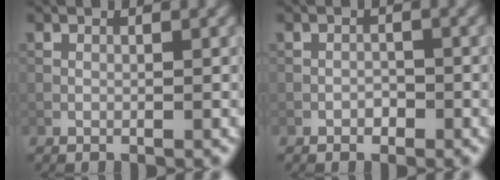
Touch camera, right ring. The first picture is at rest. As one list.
[{"total": 0.9, "force": [-0.5, 0.6, 0.4], "torque": [-0.005, 0.001, -0.010]}]